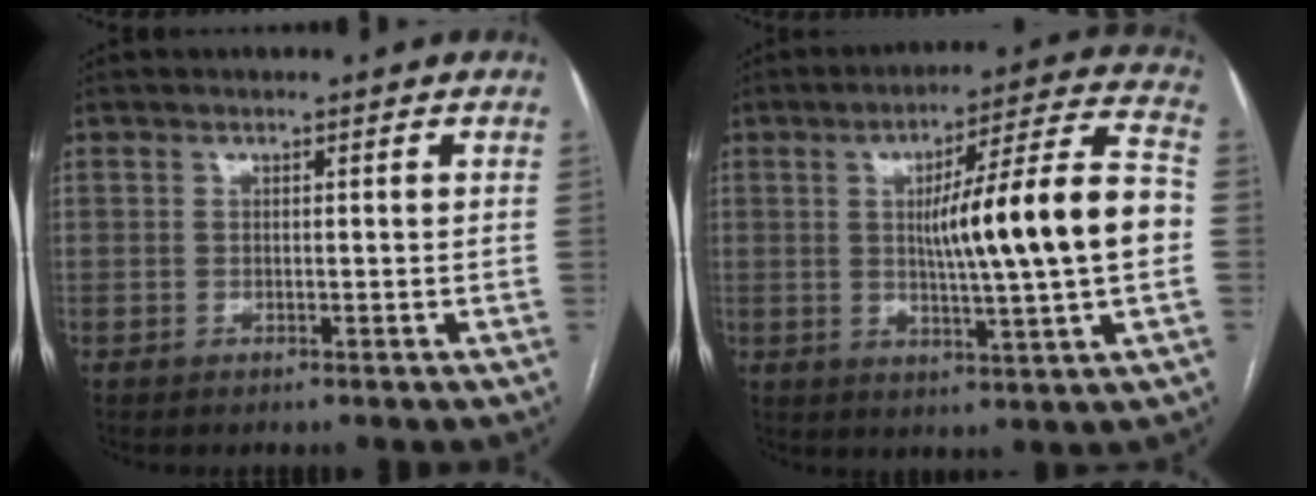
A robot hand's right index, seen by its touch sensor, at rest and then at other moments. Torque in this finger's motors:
{"motor_torque": [1.37, -0.09, 0.84, 0.21]}